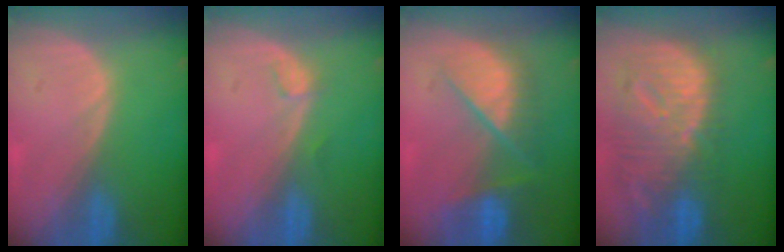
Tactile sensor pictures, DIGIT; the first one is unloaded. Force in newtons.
{"total": 1.1, "press": 1.1, "slide": 0.2}
{"total": 8.8, "press": 8.0, "slide": 3.8}
{"total": 12.5, "press": 10.8, "slide": 6.3}